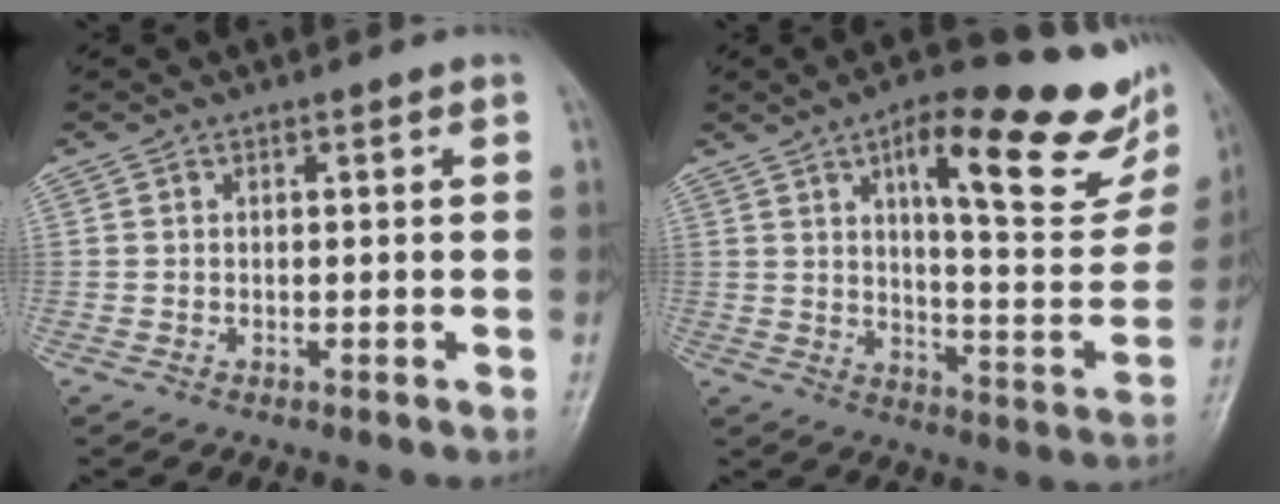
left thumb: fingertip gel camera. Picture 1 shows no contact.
{"total": 24.0, "force": [12.3, 7.2, 19.2], "torque": [-0.221, -0.035, 0.177]}